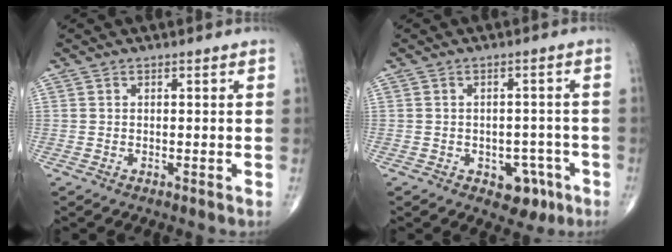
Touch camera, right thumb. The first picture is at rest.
{"total": 5.9, "force": [-2.8, 4.1, 3.3], "torque": [-0.013, 0.020, -0.031]}